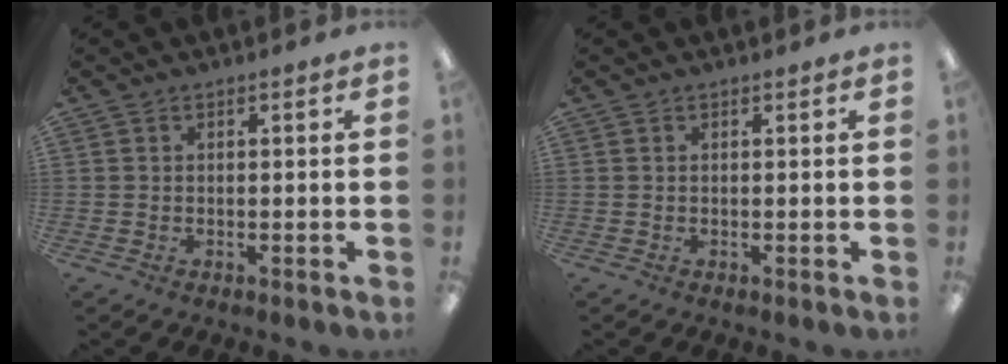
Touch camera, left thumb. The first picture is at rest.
{"total": 0.0}